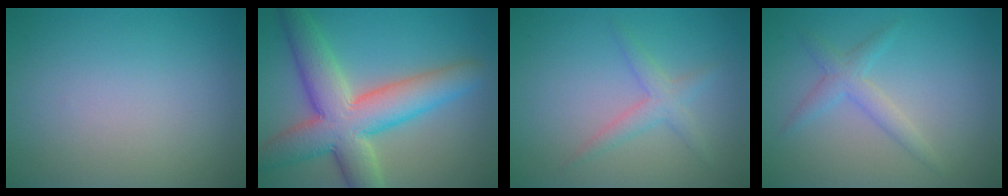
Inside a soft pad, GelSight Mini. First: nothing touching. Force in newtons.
{"total": 9.5, "press": 9.5, "slide": 0.7}
{"total": 2.1, "press": 2.1, "slide": 0.1}
{"total": 1.3, "press": 1.3, "slide": 0.1}